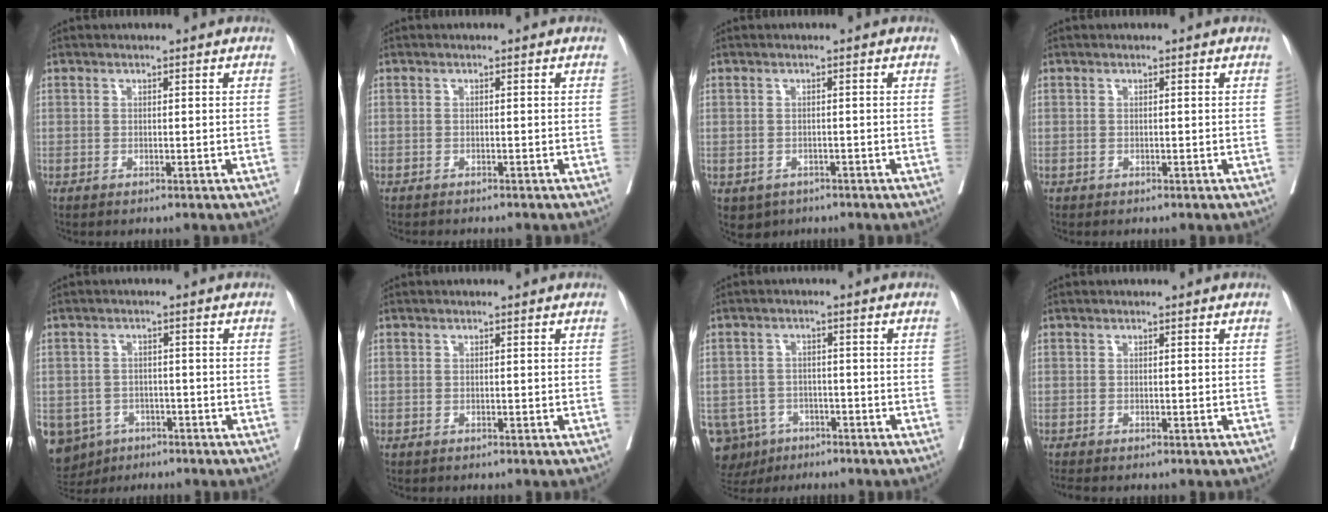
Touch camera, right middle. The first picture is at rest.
{"total": 2.8, "force": [-2.6, 0.6, 1.0], "torque": [-0.018, -0.005, -0.032]}
{"total": 3.2, "force": [-1.9, 2.5, 0.6], "torque": [-0.007, 0.002, -0.024]}
{"total": 0.0}
{"total": 9.6, "force": [-5.4, 7.6, 2.1], "torque": [-0.063, -0.001, -0.074]}
{"total": 0.0}
{"total": 8.3, "force": [-4.8, 6.5, 1.6], "torque": [-0.039, 0.002, -0.069]}
{"total": 2.0, "force": [-1.7, -0.2, 1.0], "torque": [-0.013, -0.002, -0.022]}